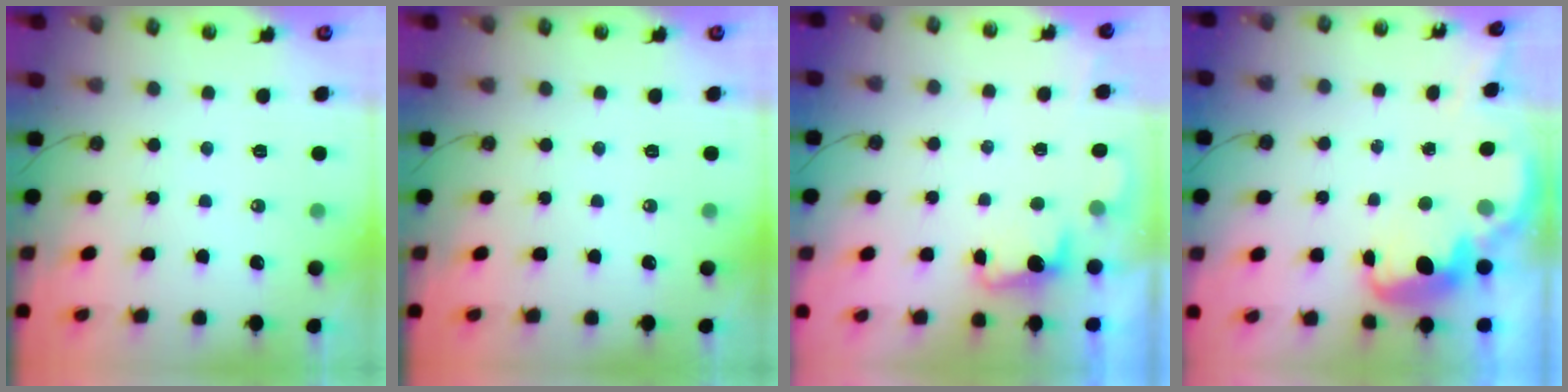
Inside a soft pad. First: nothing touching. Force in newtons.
{"total": 0.0}
{"total": 1.8, "press": 1.5, "slide": 0.9}
{"total": 3.3, "press": 3.2, "slide": 0.5}